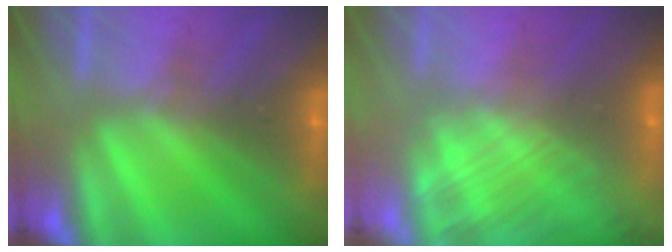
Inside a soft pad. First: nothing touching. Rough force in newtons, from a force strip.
{"total": 3.0}